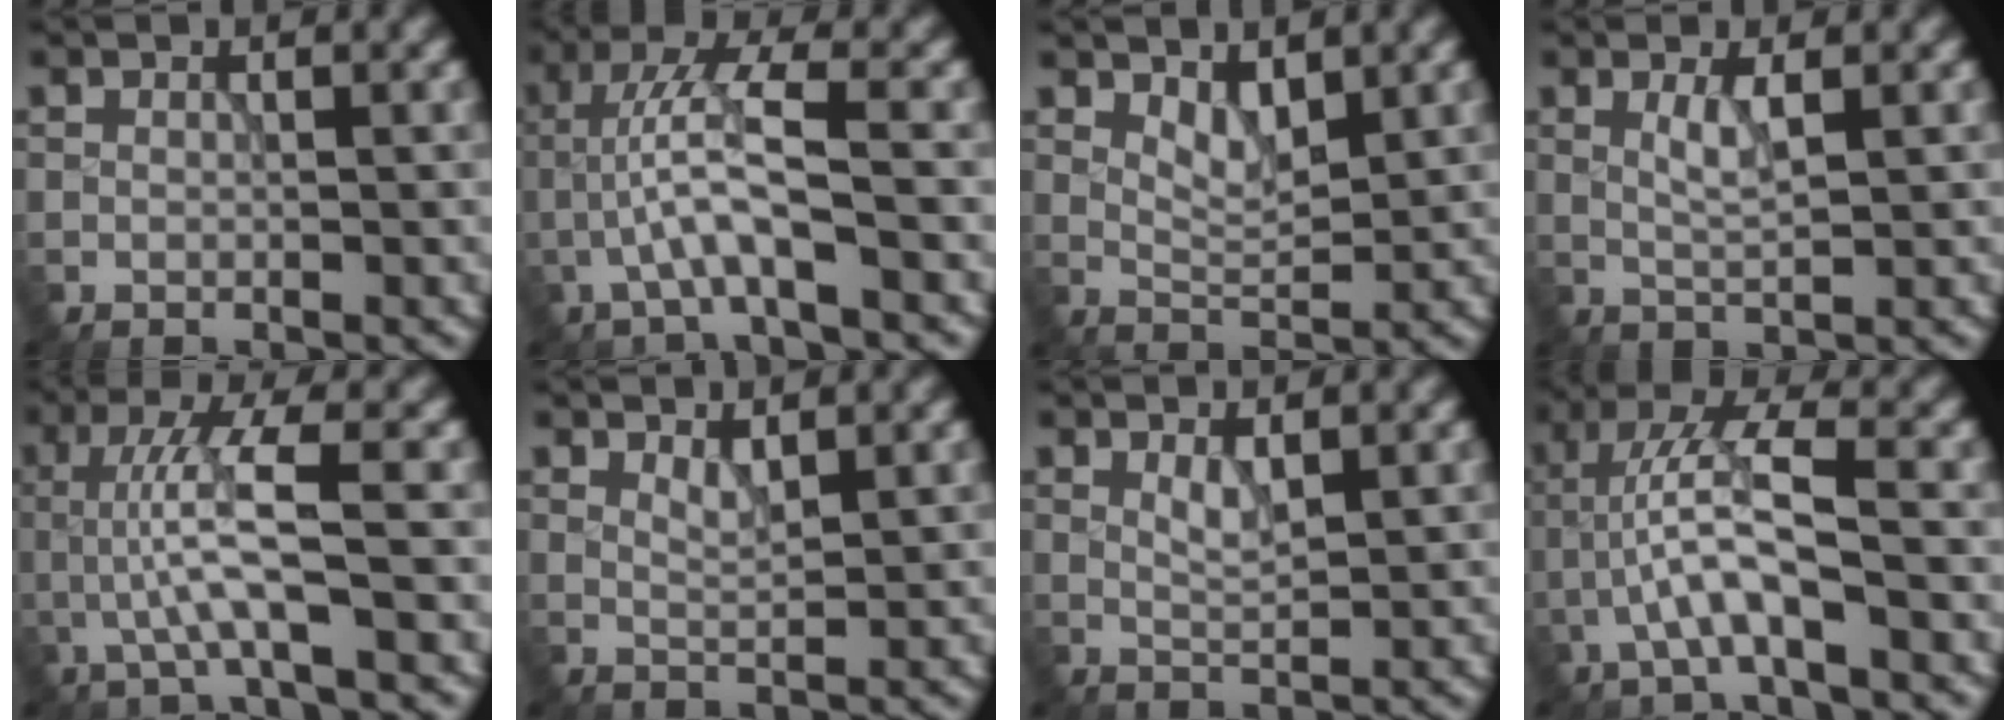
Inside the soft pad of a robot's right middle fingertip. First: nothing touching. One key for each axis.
{"total": 4.9, "fx": -1.3, "fy": 0.8, "fz": 4.6, "tx": -0.089, "ty": 0.020, "tz": -0.030}
{"total": 2.4, "fx": 1.5, "fy": 1.0, "fz": 1.6, "tx": -0.027, "ty": -0.007, "tz": 0.030}
{"total": 2.0, "fx": 0.7, "fy": 0.3, "fz": 1.8, "tx": -0.038, "ty": 0.001, "tz": 0.014}
{"total": 4.9, "fx": -0.6, "fy": 0.6, "fz": 4.8, "tx": -0.097, "ty": 0.012, "tz": -0.013}
{"total": 1.3, "fx": 1.0, "fy": 0.3, "fz": 0.8, "tx": -0.016, "ty": -0.002, "tz": 0.020}
{"total": 1.5, "fx": 0.9, "fy": 0.4, "fz": 1.2, "tx": -0.027, "ty": -0.003, "tz": 0.018}
{"total": 5.3, "fx": -1.7, "fy": 1.2, "fz": 4.9, "tx": -0.097, "ty": 0.020, "tz": -0.036}